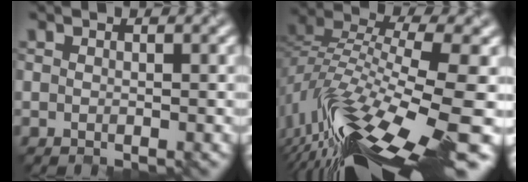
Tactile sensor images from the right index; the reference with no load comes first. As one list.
[{"total": 13.6, "force": [-7.8, 3.5, 10.5], "torque": [-0.211, 0.007, -0.133]}]